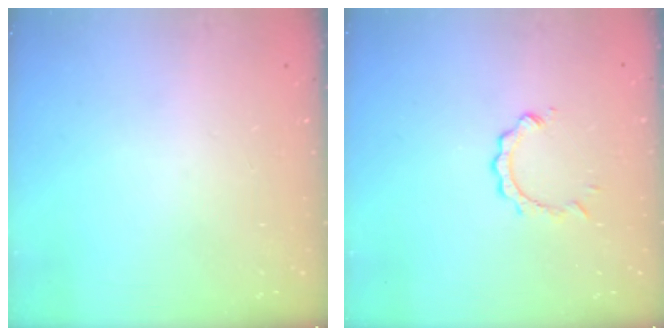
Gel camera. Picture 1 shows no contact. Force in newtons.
{"total": 3.8, "press": 3.7, "slide": 0.4}